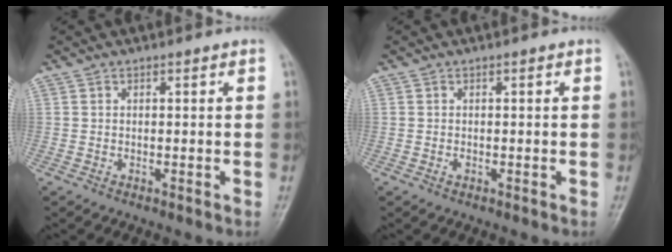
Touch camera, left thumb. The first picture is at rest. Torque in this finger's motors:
{"motor_torque": [-0.03, 0.01, 0.07, 0.00, 0.00]}